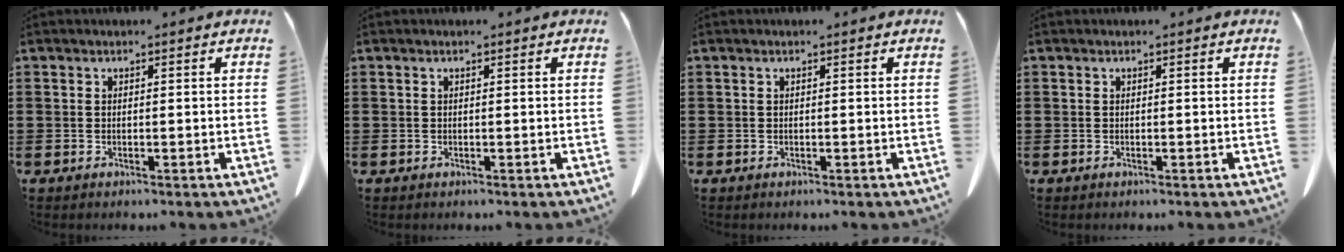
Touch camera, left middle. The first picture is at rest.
{"total": 0.0}
{"total": 0.0}
{"total": 0.0}